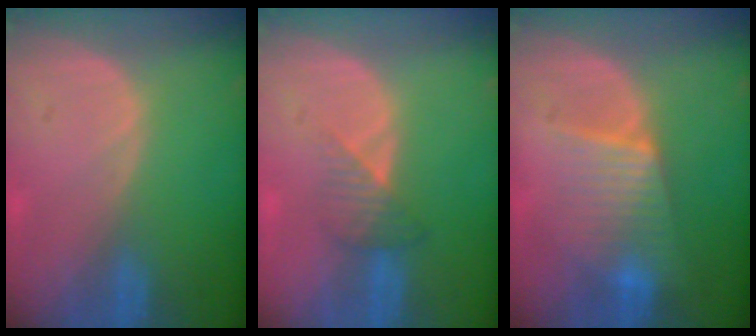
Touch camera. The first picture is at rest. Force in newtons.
{"total": 3.3, "press": 3.1, "slide": 1.2}
{"total": 6.4, "press": 6.3, "slide": 1.0}